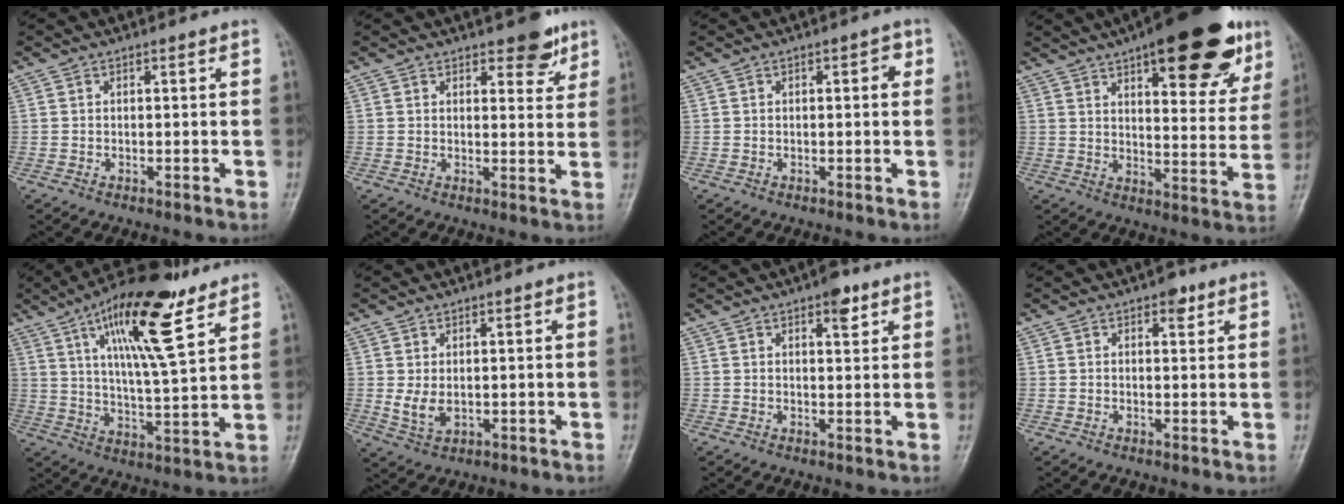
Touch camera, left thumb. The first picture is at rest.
{"total": 5.3, "force": [3.7, 2.4, 2.9], "torque": [-0.010, -0.021, 0.048]}
{"total": 2.2, "force": [0.5, 1.1, 1.9], "torque": [-0.014, 0.005, 0.002]}
{"total": 24.3, "force": [13.9, 8.8, 17.9], "torque": [-0.207, -0.028, 0.194]}
{"total": 18.0, "force": [9.7, 5.1, 14.3], "torque": [-0.216, -0.035, 0.161]}
{"total": 3.5, "force": [0.4, 2.4, 2.6], "torque": [-0.045, -0.013, 0.014]}
{"total": 3.9, "force": [2.2, 1.6, 2.7], "torque": [-0.024, -0.008, 0.028]}
{"total": 2.7, "force": [1.5, 1.5, 1.7], "torque": [-0.009, -0.003, 0.017]}